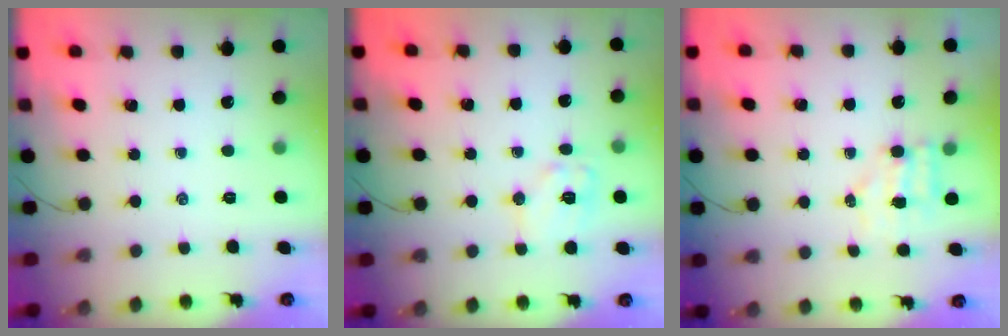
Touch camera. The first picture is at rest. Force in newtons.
{"total": 9.7, "press": 9.6, "slide": 1.2}
{"total": 4.5, "press": 4.5, "slide": 0.8}